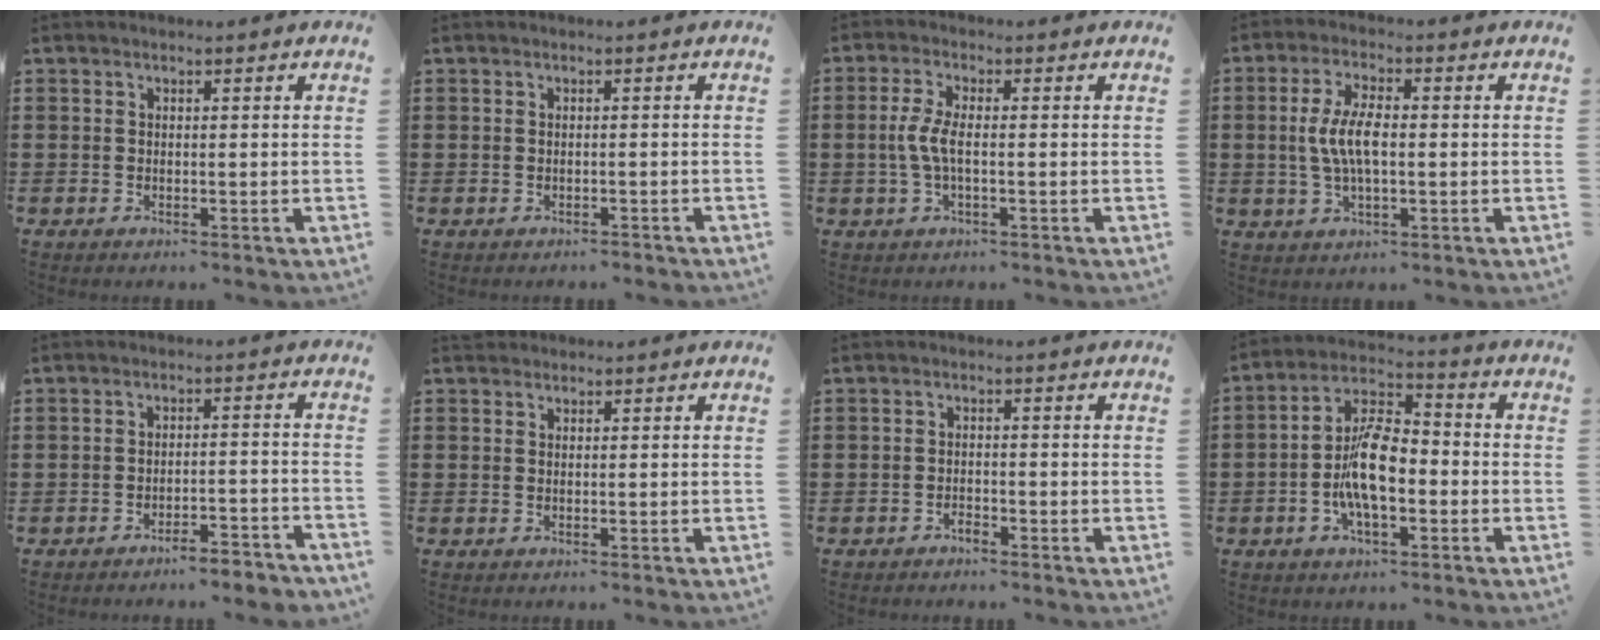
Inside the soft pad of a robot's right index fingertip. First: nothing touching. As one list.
[{"total": 0.7, "force": [-0.6, 0.3, 0.0], "torque": [0.000, 0.002, -0.013]}, {"total": 4.2, "force": [-0.5, 1.2, 4.0], "torque": [-0.102, -0.007, -0.019]}, {"total": 6.6, "force": [-0.1, 2.5, 6.1], "torque": [-0.140, -0.003, -0.013]}, {"total": 3.4, "force": [-3.3, 0.0, 0.7], "torque": [-0.015, 0.000, -0.069]}, {"total": 0.9, "force": [0.8, 0.6, -0.1], "torque": [0.000, 0.003, 0.015]}, {"total": 1.2, "force": [-1.1, 0.2, 0.4], "torque": [-0.012, -0.002, -0.022]}, {"total": 9.8, "force": [-2.3, 4.3, 8.5], "torque": [-0.177, 0.003, -0.045]}]